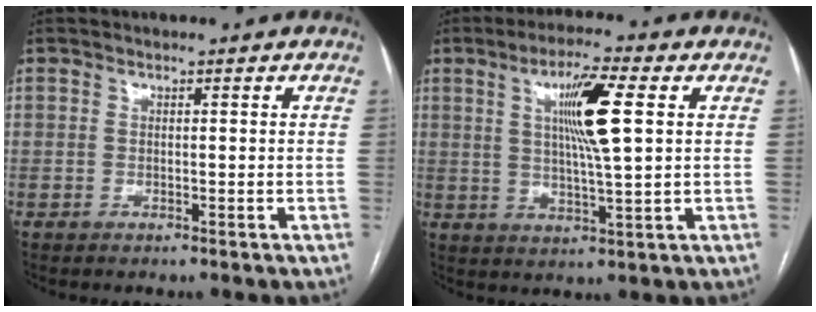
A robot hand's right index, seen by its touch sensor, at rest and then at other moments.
{"total": 9.7, "force": [2.6, 0.4, 9.4], "torque": [-0.168, 0.003, 0.044]}